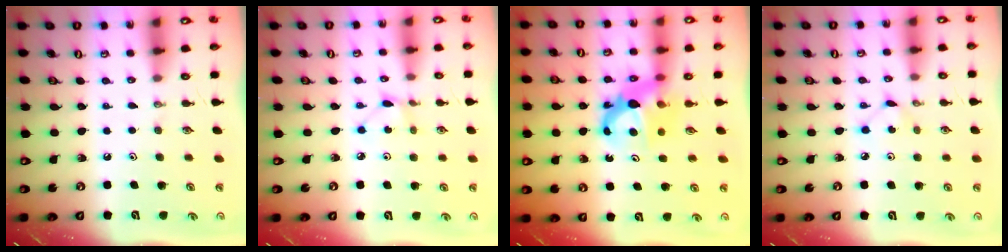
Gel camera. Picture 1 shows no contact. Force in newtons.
{"total": 2.2, "press": 2.1, "slide": 0.3}
{"total": 7.2, "press": 7.2, "slide": 0.1}
{"total": 3.5, "press": 3.5, "slide": 0.4}